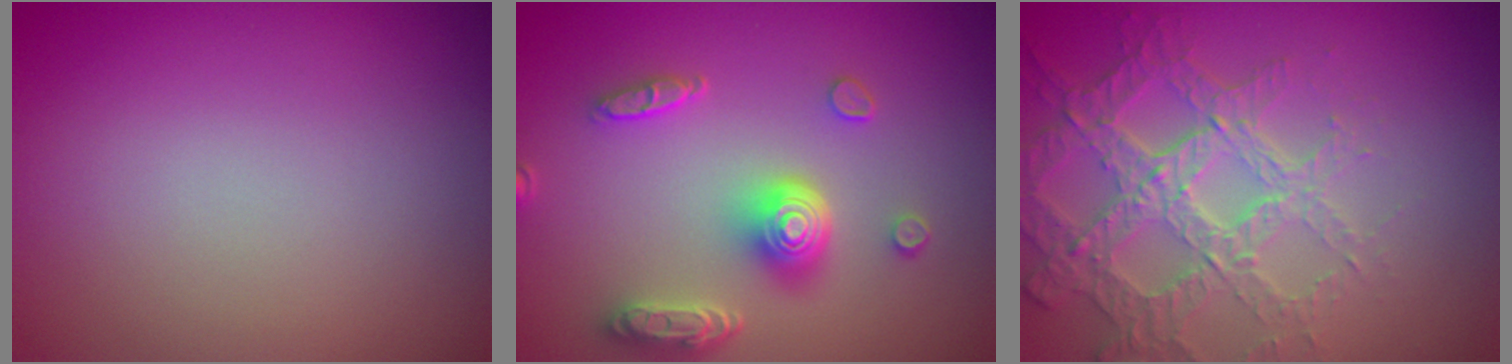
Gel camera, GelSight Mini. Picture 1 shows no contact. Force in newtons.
{"total": 5.2, "press": 4.0, "slide": 3.3}
{"total": 4.5, "press": 4.1, "slide": 1.8}